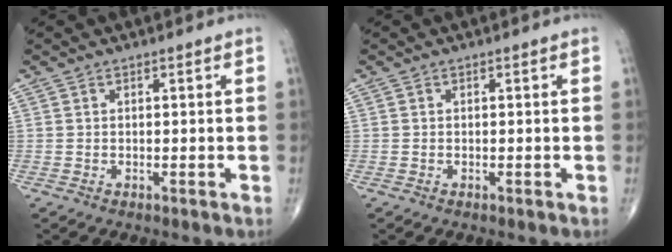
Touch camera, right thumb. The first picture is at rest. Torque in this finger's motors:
{"motor_torque": [0.03, 0.23, -0.13, -0.02, 0.00]}